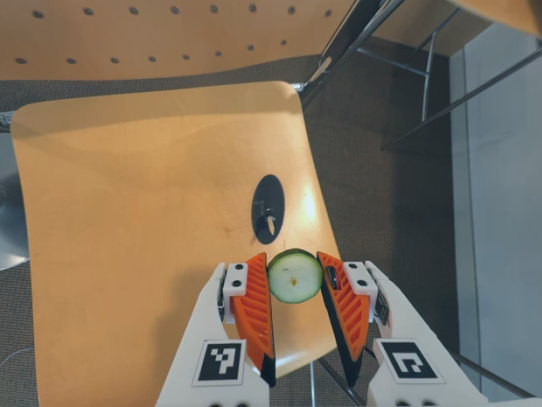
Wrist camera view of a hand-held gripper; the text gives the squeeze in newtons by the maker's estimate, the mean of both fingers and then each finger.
{"total": 7.8, "left": 7.5, "right": 8.1}